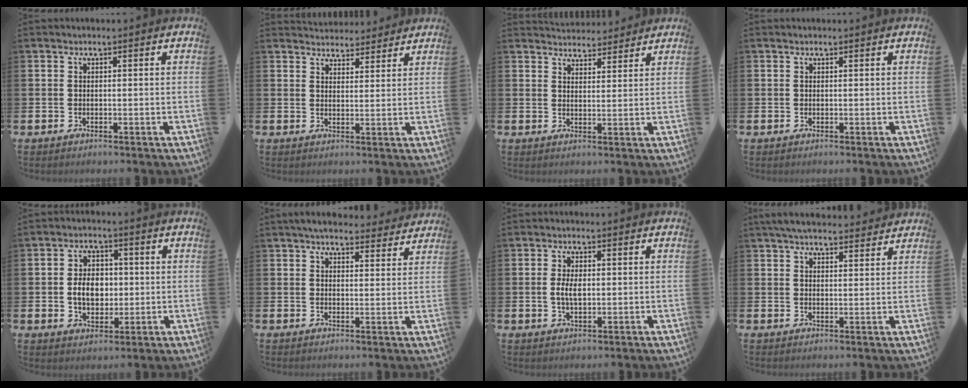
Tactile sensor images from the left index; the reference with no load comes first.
{"total": 3.9, "force": [3.8, 1.0, -0.2], "torque": [0.001, -0.022, 0.068]}
{"total": 4.2, "force": [4.0, 0.9, -0.3], "torque": [0.001, -0.023, 0.074]}
{"total": 0.0}
{"total": 5.2, "force": [0.0, 3.9, 3.5], "torque": [-0.054, 0.006, -0.010]}
{"total": 4.6, "force": [4.2, 1.4, 1.2], "torque": [-0.017, -0.022, 0.073]}
{"total": 3.5, "force": [0.2, 1.8, 3.0], "torque": [-0.045, 0.001, -0.002]}
{"total": 4.8, "force": [4.5, 1.1, 1.4], "torque": [-0.031, -0.015, 0.082]}